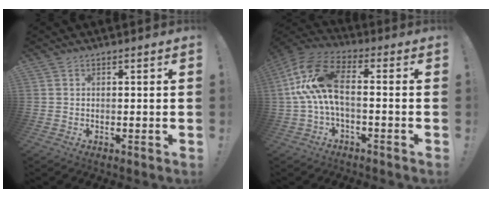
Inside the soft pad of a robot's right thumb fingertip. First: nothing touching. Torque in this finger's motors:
{"motor_torque": [0.31, 0.34, 0.82, -0.20, 0.49]}